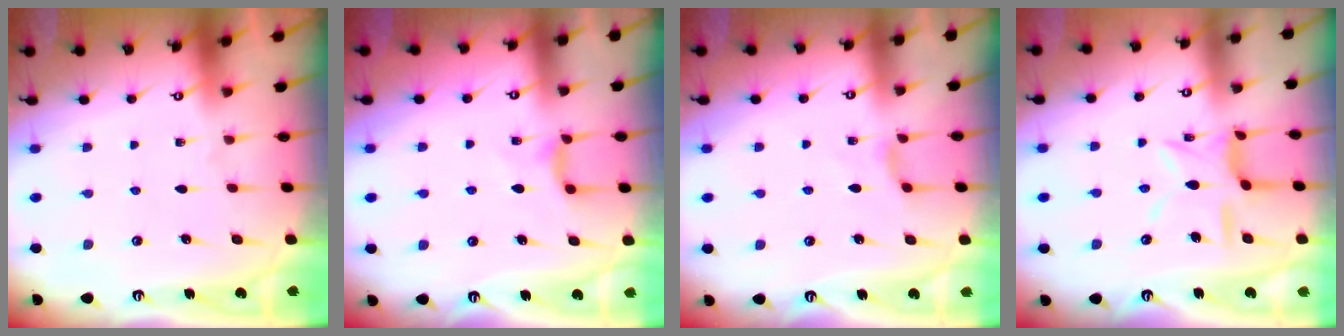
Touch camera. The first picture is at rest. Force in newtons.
{"total": 6.2, "press": 6.2, "slide": 0.6}
{"total": 2.9, "press": 2.9, "slide": 0.5}
{"total": 10.6, "press": 10.5, "slide": 0.9}